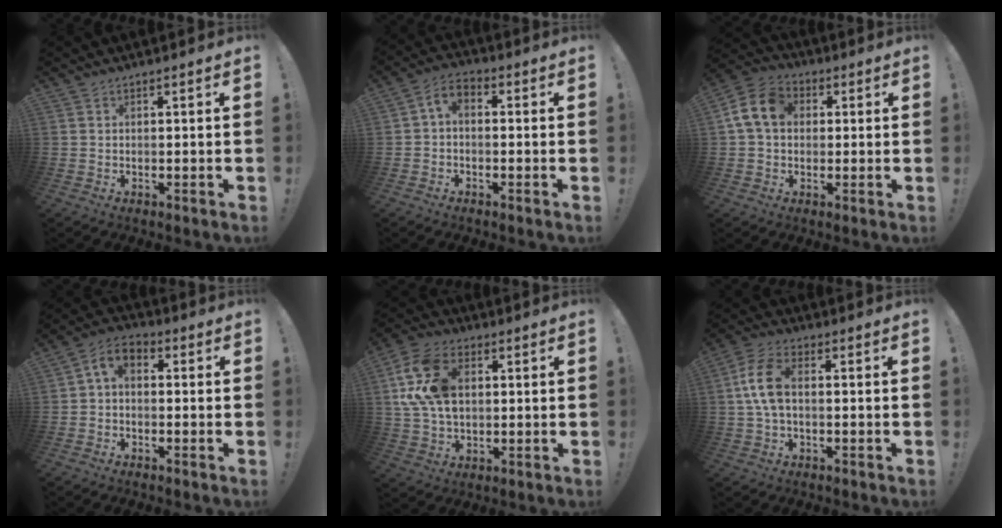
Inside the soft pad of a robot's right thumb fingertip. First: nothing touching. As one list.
[{"total": 4.2, "force": [-0.7, 2.5, 3.3], "torque": [-0.067, 0.007, -0.010]}, {"total": 11.7, "force": [2.3, 8.8, 7.4], "torque": [-0.132, 0.014, 0.048]}, {"total": 5.0, "force": [-0.2, 3.3, 3.7], "torque": [-0.078, 0.006, 0.001]}, {"total": 16.9, "force": [3.9, 11.6, 11.7], "torque": [-0.228, 0.000, 0.076]}, {"total": 9.7, "force": [0.6, 5.3, 8.1], "torque": [-0.165, 0.005, 0.016]}]